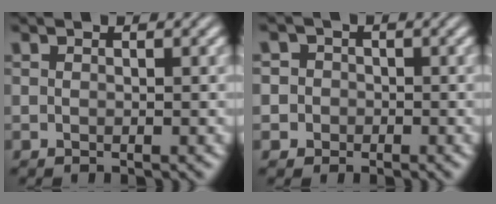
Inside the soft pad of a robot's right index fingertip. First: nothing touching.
{"total": 4.0, "force": [-0.8, 3.9, 0.6], "torque": [-0.015, -0.007, -0.023]}